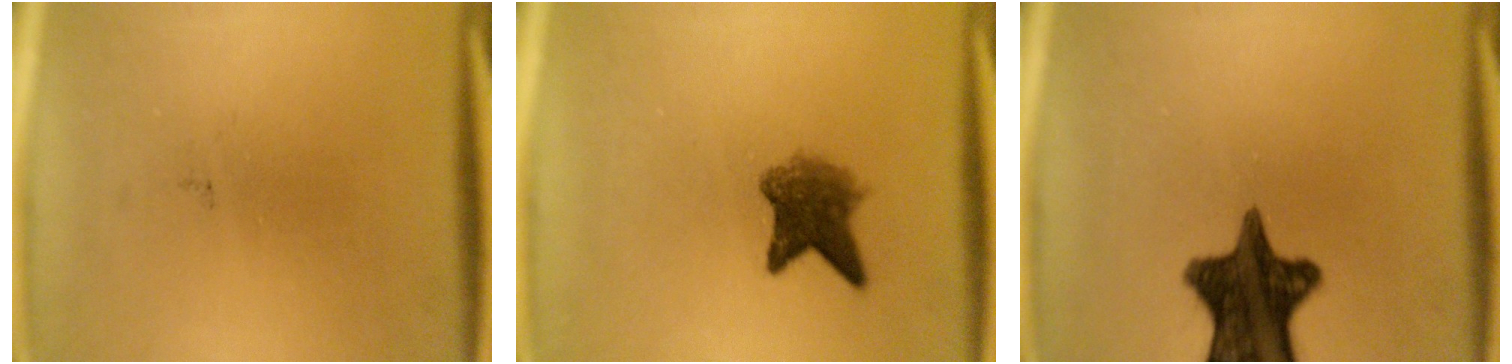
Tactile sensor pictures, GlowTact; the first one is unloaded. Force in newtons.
{"total": 5.2}
{"total": 13.1}